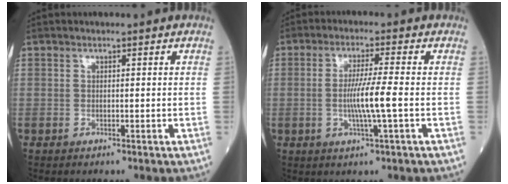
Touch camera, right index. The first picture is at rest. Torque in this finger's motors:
{"motor_torque": [1.12, -0.11, 0.62, 0.18]}